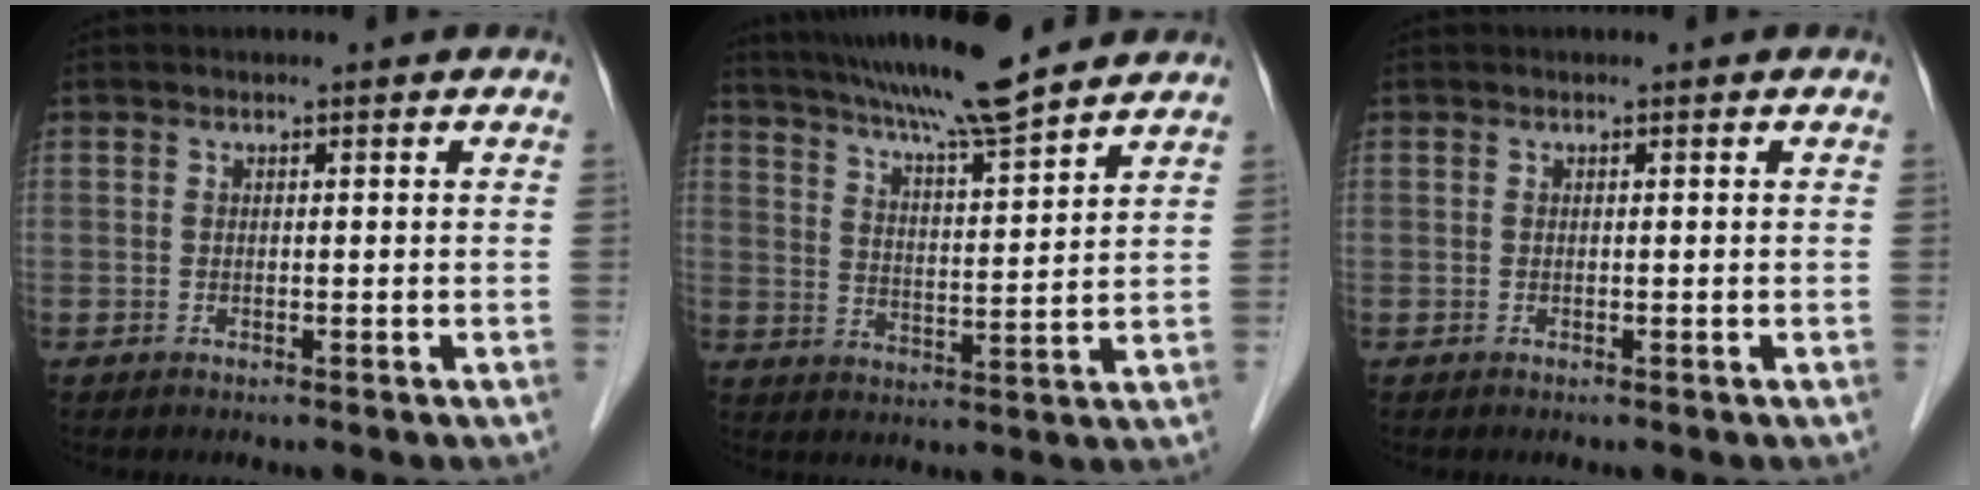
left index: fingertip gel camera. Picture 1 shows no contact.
{"total": 14.1, "force": [12.4, -0.1, 6.8], "torque": [-0.118, 0.008, 0.194]}
{"total": 0.0}